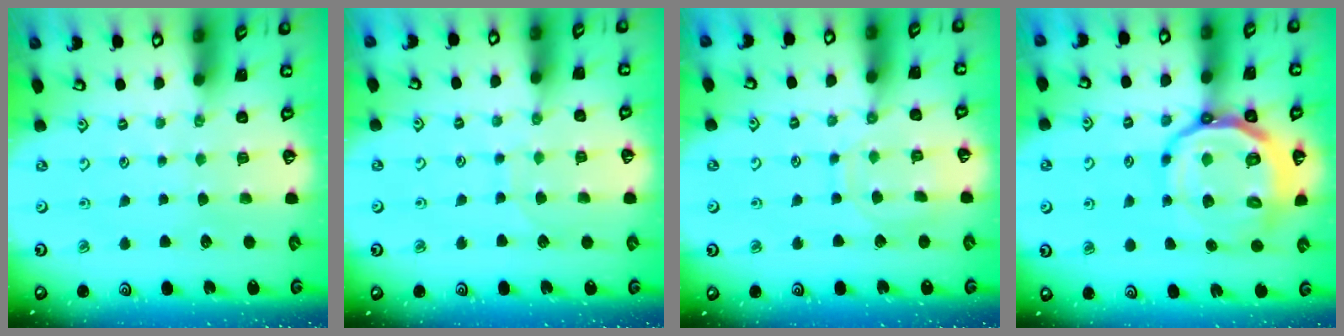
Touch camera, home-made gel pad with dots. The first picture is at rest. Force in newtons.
{"total": 5.6, "press": 5.6, "slide": 0.1}
{"total": 9.9, "press": 9.9, "slide": 0.6}
{"total": 18.0, "press": 17.7, "slide": 3.1}